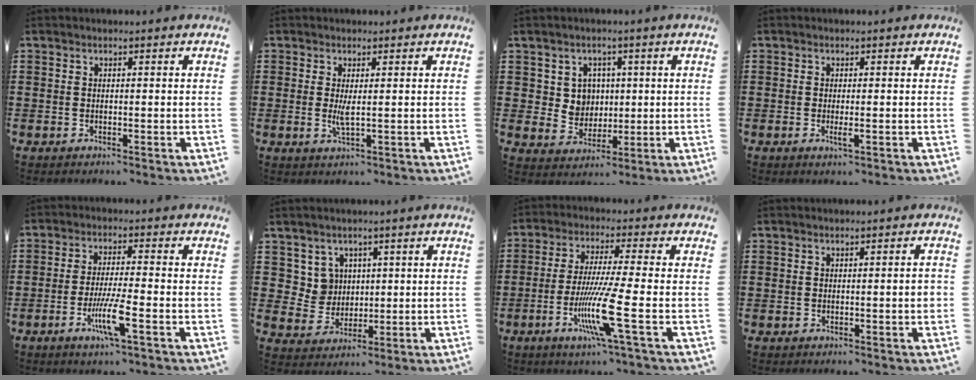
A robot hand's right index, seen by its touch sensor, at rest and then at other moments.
{"total": 2.6, "force": [0.2, 0.3, 2.5], "torque": [-0.047, -0.006, 0.003]}
{"total": 5.0, "force": [1.3, 4.6, 1.6], "torque": [-0.045, 0.011, 0.023]}
{"total": 1.7, "force": [-0.4, 0.2, 1.7], "torque": [-0.037, -0.007, -0.009]}
{"total": 7.1, "force": [-3.0, 0.6, 6.5], "torque": [-0.130, -0.018, -0.056]}
{"total": 5.1, "force": [1.9, 4.6, 1.3], "torque": [-0.040, 0.010, 0.036]}
{"total": 11.4, "force": [-3.7, 0.0, 10.8], "torque": [-0.219, -0.024, -0.073]}
{"total": 1.3, "force": [-0.1, 0.1, 1.3], "torque": [-0.019, -0.001, -0.003]}